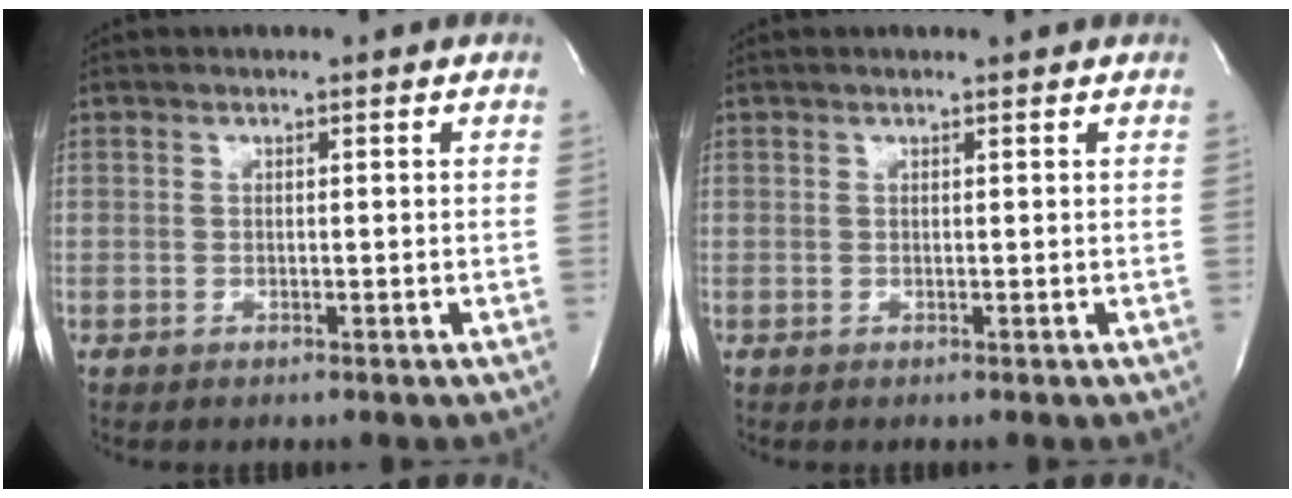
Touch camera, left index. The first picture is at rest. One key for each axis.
{"total": 0.7, "fx": 0.7, "fy": -0.1, "fz": 0.2, "tx": -0.009, "ty": 0.004, "tz": 0.012}